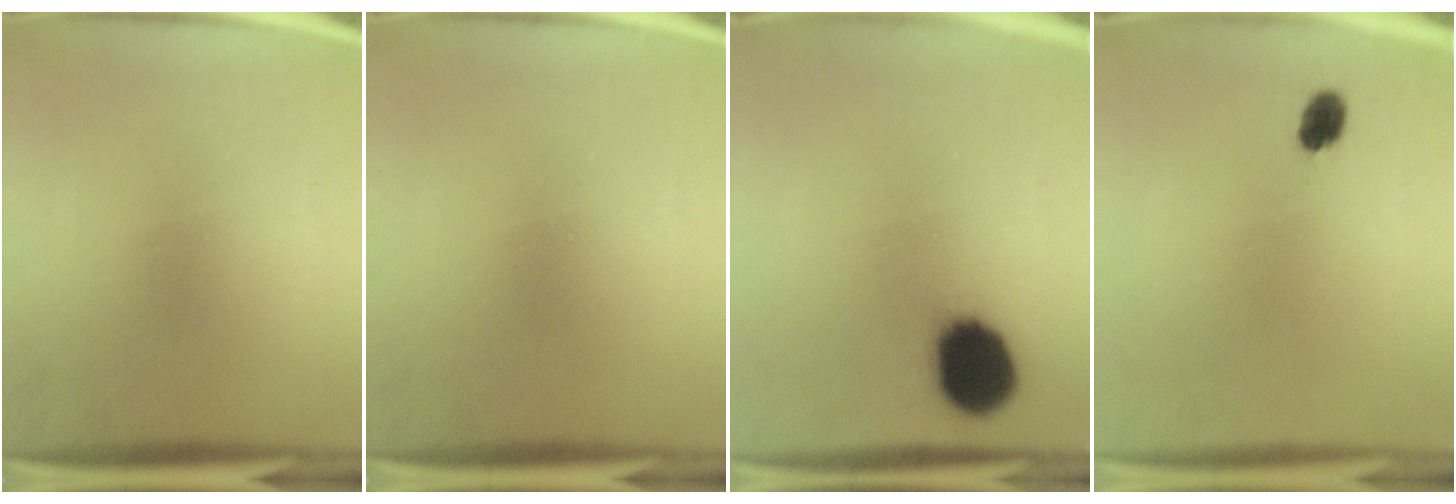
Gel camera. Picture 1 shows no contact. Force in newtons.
{"total": 0.0}
{"total": 14.1}
{"total": 3.1}